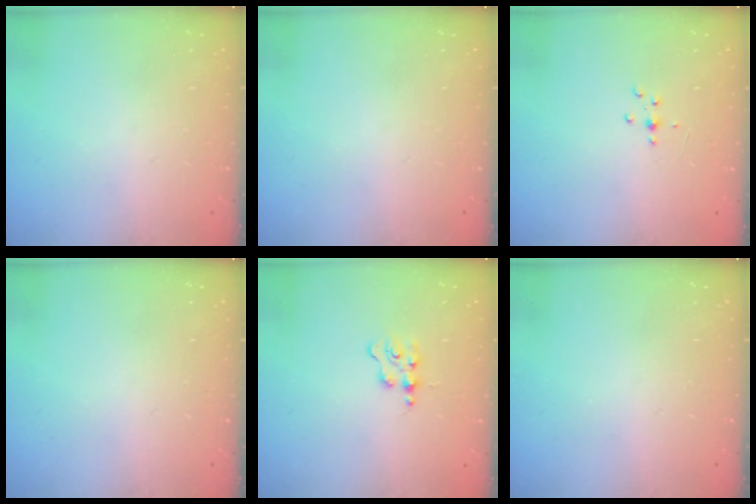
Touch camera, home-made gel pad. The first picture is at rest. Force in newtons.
{"total": 0.0}
{"total": 3.0, "press": 3.0, "slide": 0.4}
{"total": 0.0}
{"total": 1.3, "press": 1.3, "slide": 0.2}
{"total": 0.0}